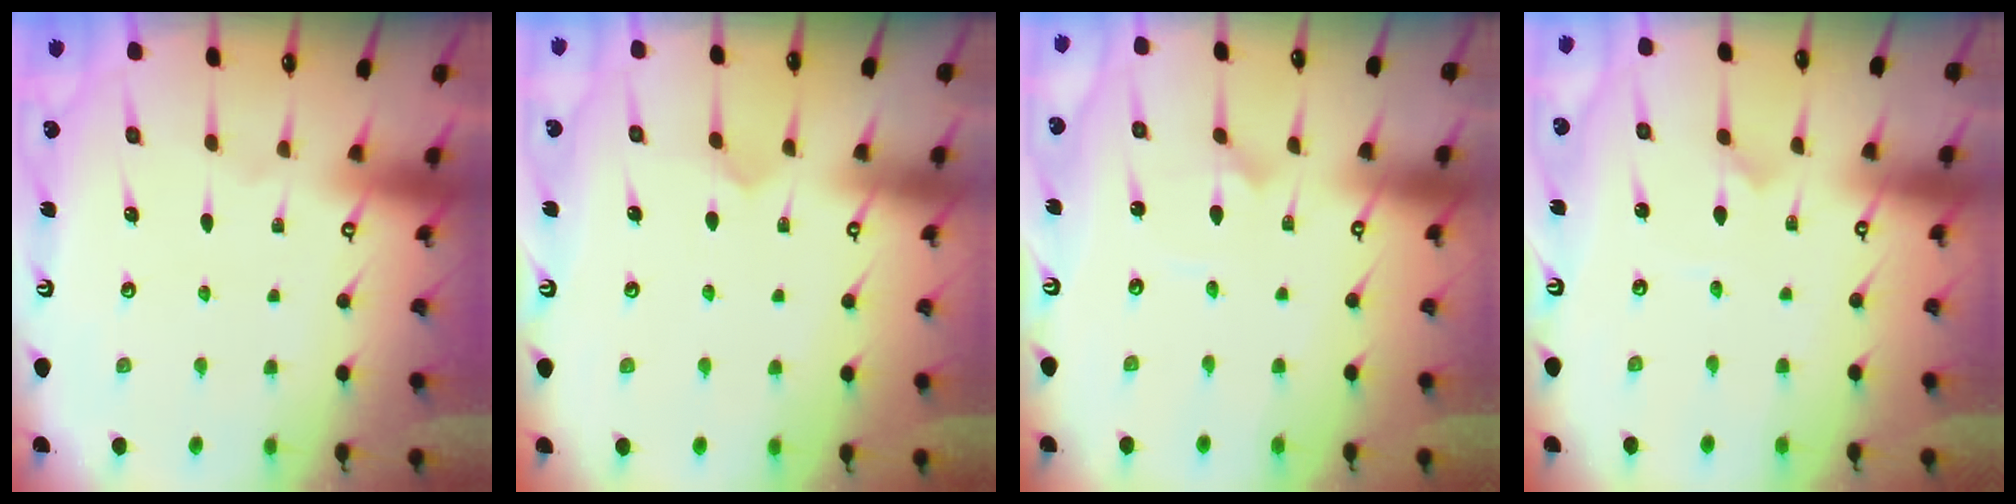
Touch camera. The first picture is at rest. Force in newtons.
{"total": 2.5, "press": 2.5, "slide": 0.2}
{"total": 1.6, "press": 1.6, "slide": 0.0}
{"total": 0.6, "press": 0.5, "slide": 0.1}